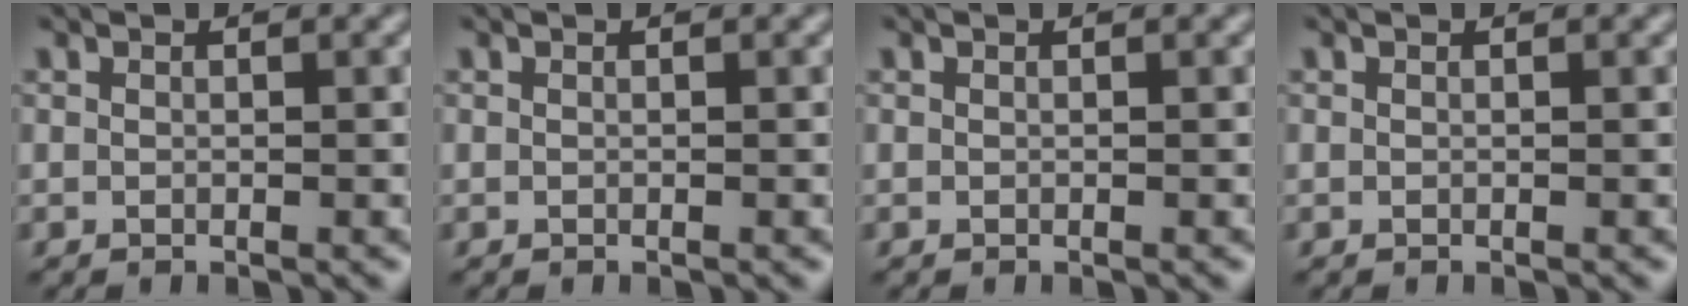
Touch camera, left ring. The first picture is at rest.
{"total": 0.0}
{"total": 0.0}
{"total": 0.0}